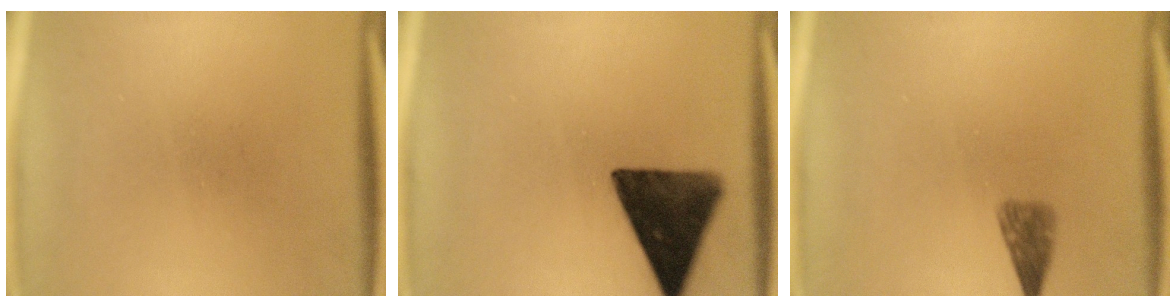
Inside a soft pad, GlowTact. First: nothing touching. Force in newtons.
{"total": 13.0}
{"total": 2.5}